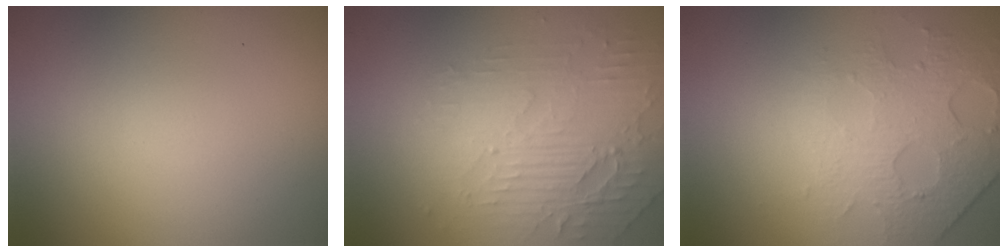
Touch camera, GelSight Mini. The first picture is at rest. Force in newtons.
{"total": 4.1, "press": 3.7, "slide": 1.8}
{"total": 4.8, "press": 3.2, "slide": 3.6}